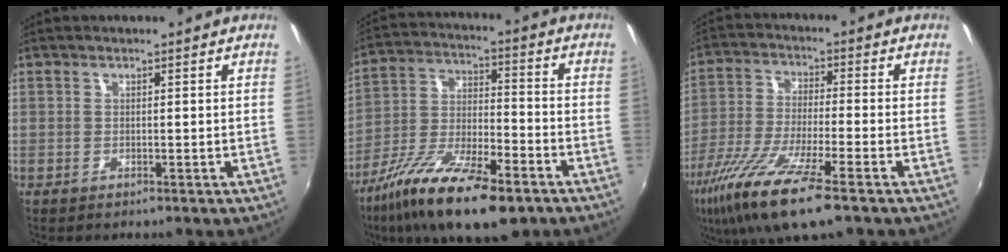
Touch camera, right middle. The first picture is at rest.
{"total": 19.2, "force": [-12.1, 6.1, 13.6], "torque": [-0.260, -0.036, -0.214]}
{"total": 15.2, "force": [-9.3, 2.2, 11.8], "torque": [-0.243, -0.044, -0.175]}